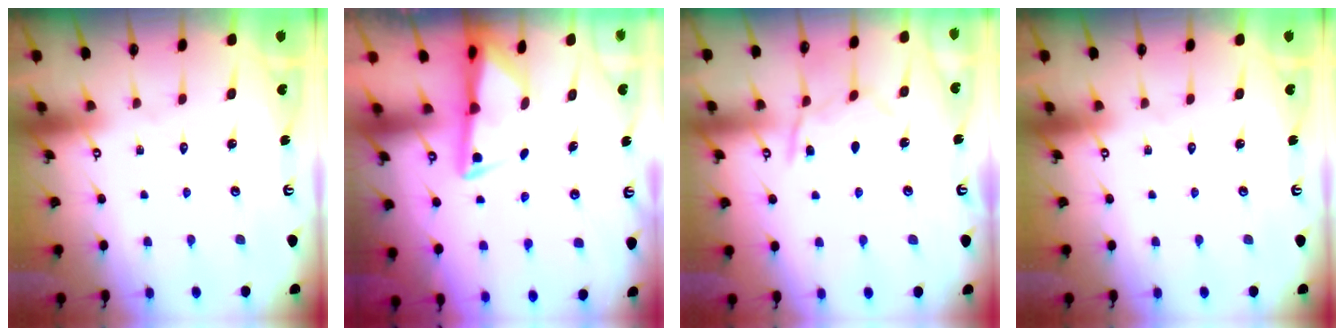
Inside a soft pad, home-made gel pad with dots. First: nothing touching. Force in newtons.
{"total": 2.8, "press": 2.8, "slide": 0.7}
{"total": 9.5, "press": 9.4, "slide": 0.9}
{"total": 0.0}